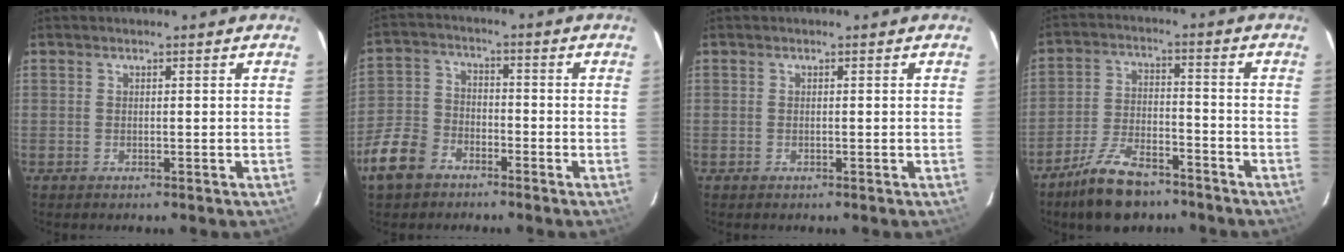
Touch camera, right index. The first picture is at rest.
{"total": 9.9, "force": [-6.2, 6.3, 4.2], "torque": [-0.110, 0.015, -0.120]}
{"total": 0.0}
{"total": 11.5, "force": [-8.8, 4.5, 5.9], "torque": [-0.129, -0.001, -0.154]}